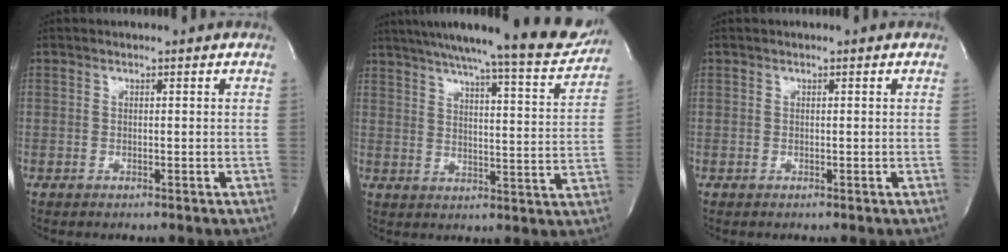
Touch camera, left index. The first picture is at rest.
{"total": 19.0, "force": [17.1, 1.1, 8.1], "torque": [-0.119, -0.037, 0.218]}
{"total": 0.0}